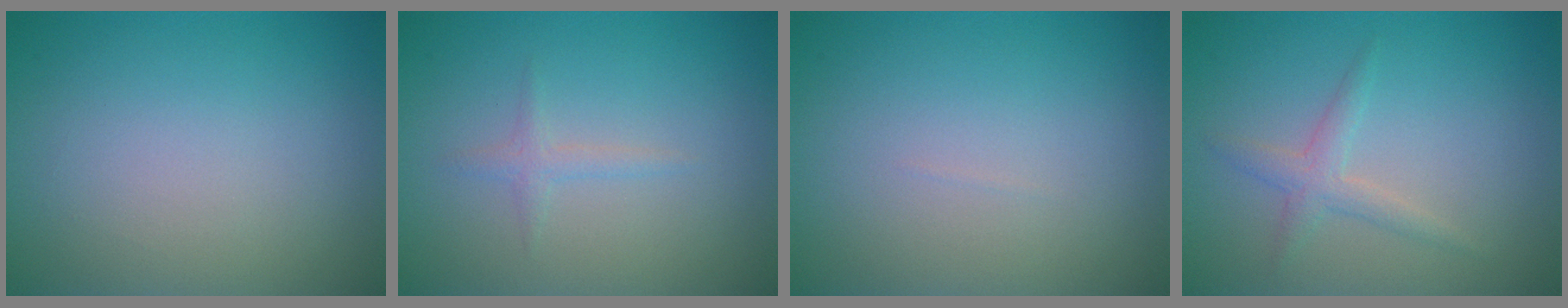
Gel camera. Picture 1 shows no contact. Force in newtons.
{"total": 1.0, "press": 1.0, "slide": 0.1}
{"total": 0.0}
{"total": 1.8, "press": 1.8, "slide": 0.1}